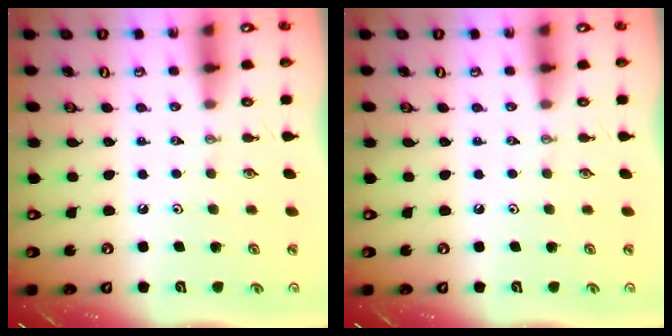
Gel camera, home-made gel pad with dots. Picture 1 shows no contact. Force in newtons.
{"total": 0.0}